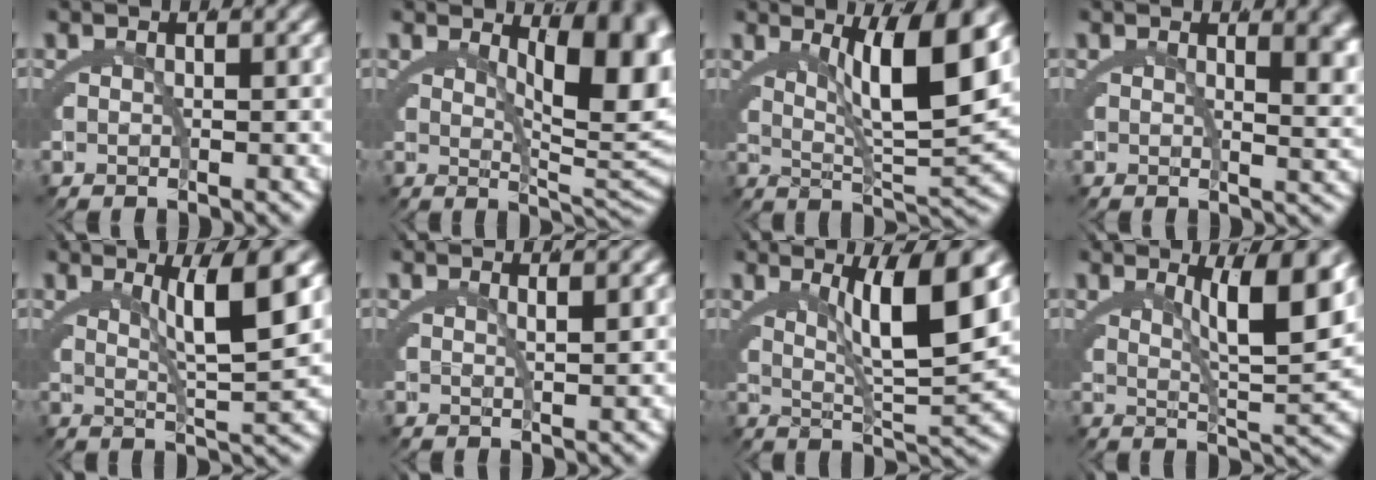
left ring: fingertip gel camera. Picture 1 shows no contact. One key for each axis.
{"total": 8.7, "fx": 2.6, "fy": 2.5, "fz": 7.9, "tx": -0.072, "ty": -0.008, "tz": 0.045}
{"total": 8.5, "fx": 2.9, "fy": 1.8, "fz": 7.8, "tx": -0.116, "ty": 0.001, "tz": 0.052}
{"total": 3.1, "fx": 1.5, "fy": 0.7, "fz": 2.6, "tx": -0.021, "ty": -0.010, "tz": 0.024}
{"total": 5.6, "fx": 2.2, "fy": 0.5, "fz": 5.1, "tx": -0.075, "ty": -0.001, "tz": 0.042}
{"total": 1.5, "fx": 1.2, "fy": -0.1, "fz": 0.8, "tx": -0.012, "ty": -0.004, "tz": 0.025}
{"total": 7.6, "fx": 2.7, "fy": 1.3, "fz": 7.0, "tx": -0.106, "ty": 0.001, "tz": 0.048}
{"total": 6.7, "fx": 2.6, "fy": 1.1, "fz": 6.1, "tx": -0.082, "ty": -0.005, "tz": 0.048}